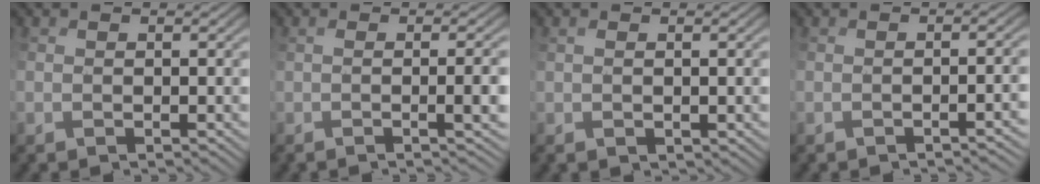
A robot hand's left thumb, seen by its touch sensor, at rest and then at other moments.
{"total": 4.0, "force": [-1.1, 0.2, 3.9], "torque": [-0.036, -0.001, -0.005]}
{"total": 0.8, "force": [-0.1, 0.5, 0.5], "torque": [-0.008, -0.003, 0.008]}
{"total": 3.4, "force": [-2.3, 0.6, 2.5], "torque": [-0.010, 0.003, -0.004]}